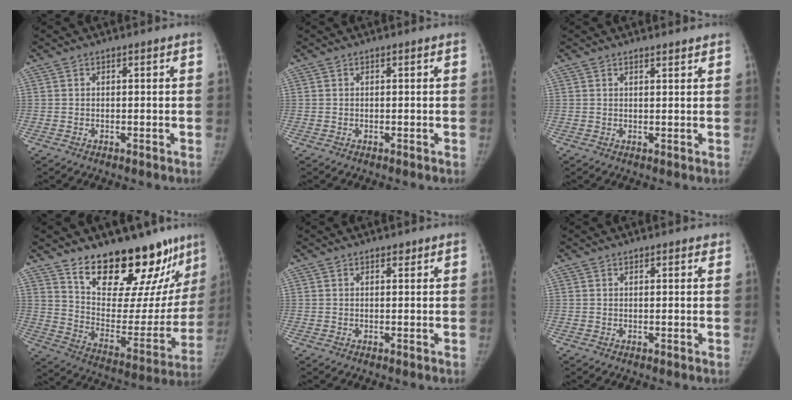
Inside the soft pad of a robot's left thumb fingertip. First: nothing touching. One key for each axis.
{"total": 0.0}
{"total": 1.6, "fx": 1.5, "fy": 0.2, "fz": 0.6, "tx": -0.003, "ty": -0.009, "tz": 0.024}
{"total": 26.0, "fx": 19.6, "fy": 10.0, "fz": 13.8, "tx": -0.157, "ty": -0.113, "tz": 0.291}
{"total": 0.8, "fx": 0.7, "fy": 0.3, "fz": 0.3, "tx": -0.006, "ty": -0.005, "tz": 0.010}
{"total": 1.4, "fx": 1.2, "fy": 0.5, "fz": 0.6, "tx": -0.003, "ty": -0.002, "tz": 0.014}